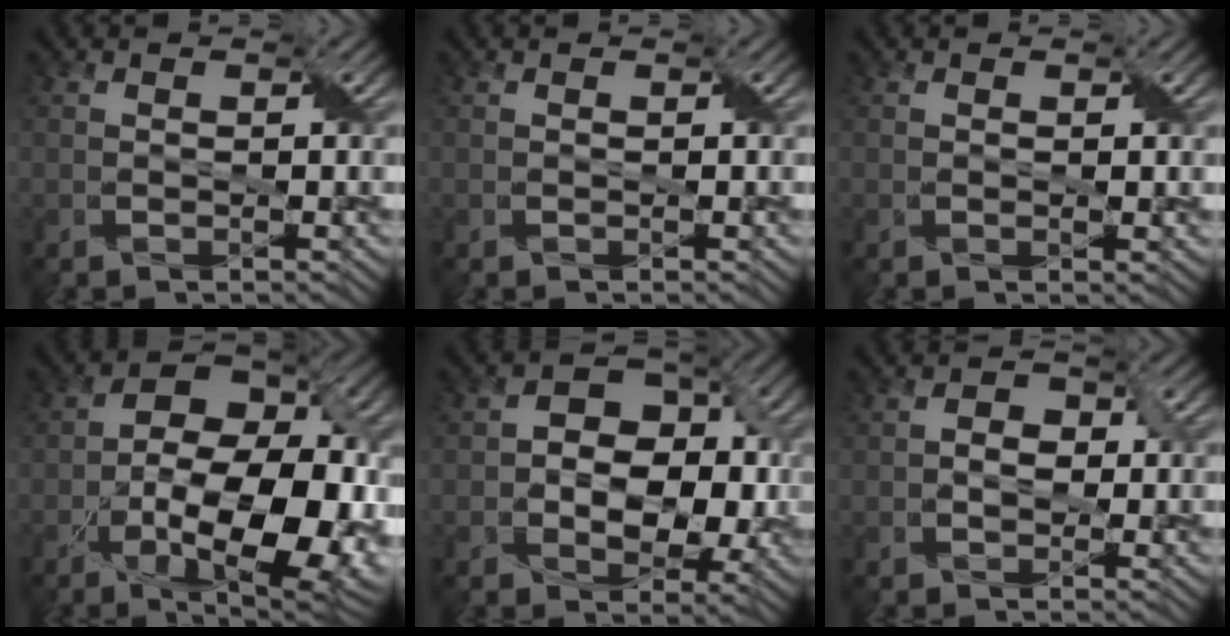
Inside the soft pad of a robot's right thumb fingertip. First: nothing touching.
{"total": 0.0}
{"total": 0.8, "force": [0.2, 0.2, 0.7], "torque": [-0.012, -0.002, 0.003]}
{"total": 16.9, "force": [-5.5, 8.6, 13.4], "torque": [-0.205, -0.010, -0.095]}
{"total": 9.4, "force": [-0.3, 6.6, 6.6], "torque": [-0.097, 0.001, -0.016]}
{"total": 2.3, "force": [-0.3, 1.7, 1.5], "torque": [-0.027, 0.001, -0.009]}